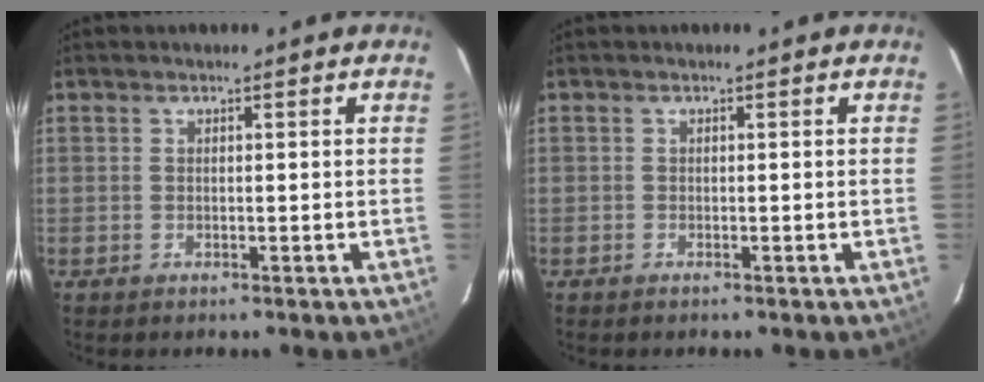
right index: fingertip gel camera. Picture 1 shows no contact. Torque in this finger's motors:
{"motor_torque": [0.02, -0.11, -0.23, -0.09]}